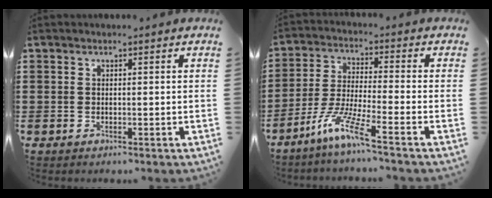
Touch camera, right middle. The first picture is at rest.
{"total": 7.5, "force": [-5.3, 0.4, 5.3], "torque": [-0.112, -0.010, -0.101]}